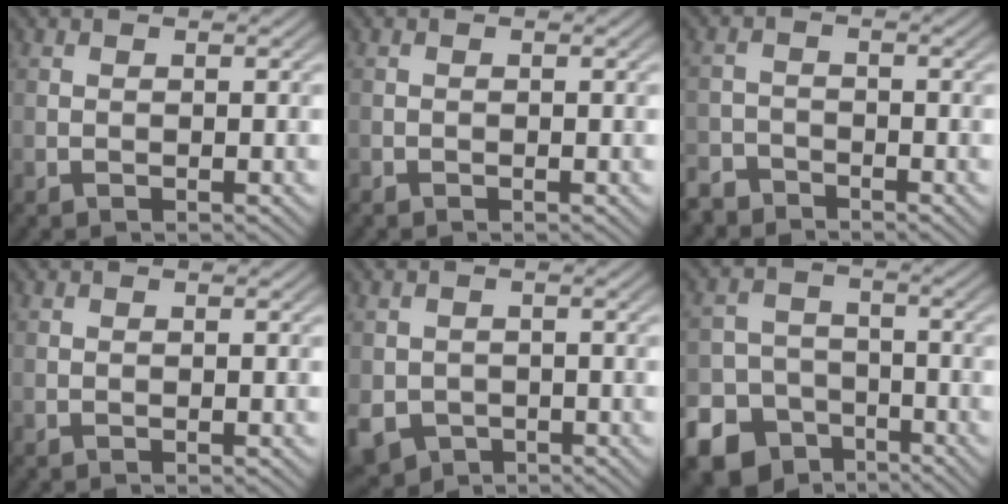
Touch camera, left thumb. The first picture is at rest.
{"total": 0.5, "force": [-0.5, 0.2, 0.0], "torque": [0.002, -0.003, -0.009]}
{"total": 3.5, "force": [-3.1, 1.5, 0.6], "torque": [-0.007, -0.002, -0.069]}
{"total": 0.0}
{"total": 4.6, "force": [-1.7, 3.9, 1.7], "torque": [-0.046, -0.020, -0.031]}
{"total": 13.4, "force": [-8.4, 9.9, 3.3], "torque": [-0.092, -0.059, -0.146]}